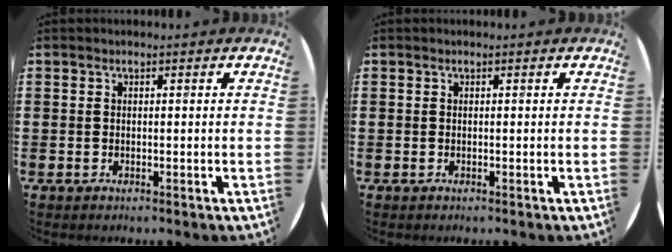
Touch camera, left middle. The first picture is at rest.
{"total": 0.0}